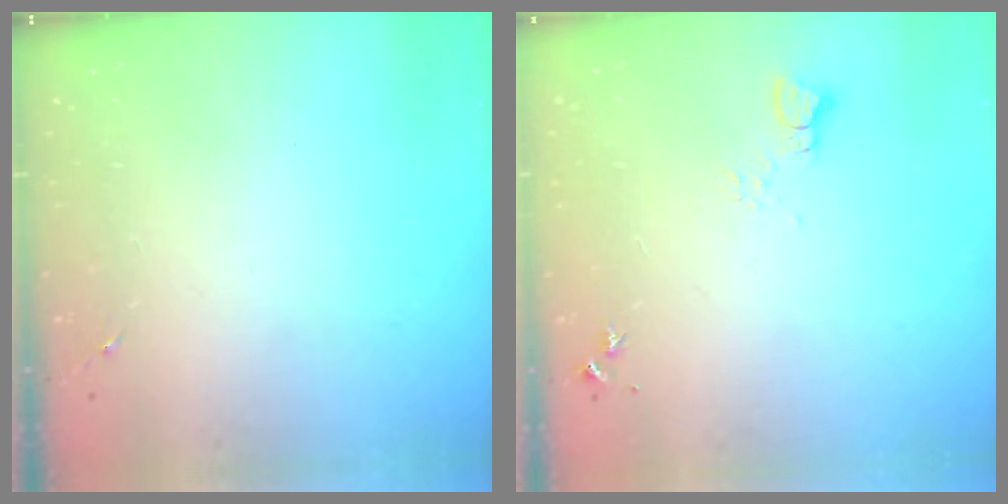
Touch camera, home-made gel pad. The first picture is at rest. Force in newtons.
{"total": 3.5, "press": 3.5, "slide": 0.4}